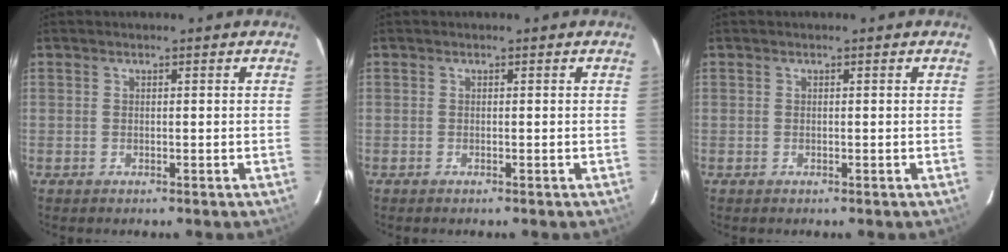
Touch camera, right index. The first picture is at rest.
{"total": 0.0}
{"total": 0.0}